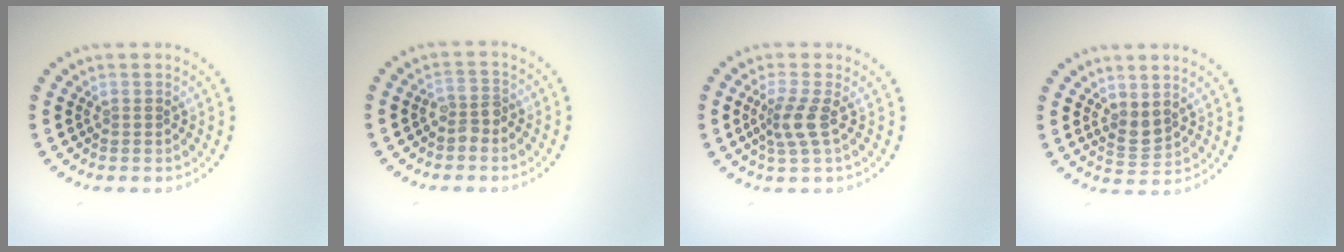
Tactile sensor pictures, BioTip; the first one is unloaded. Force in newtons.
{"total": 1.8, "press": 1.6, "slide": 0.7}
{"total": 2.4, "press": 1.8, "slide": 1.6}
{"total": 1.8, "press": 1.5, "slide": 1.1}